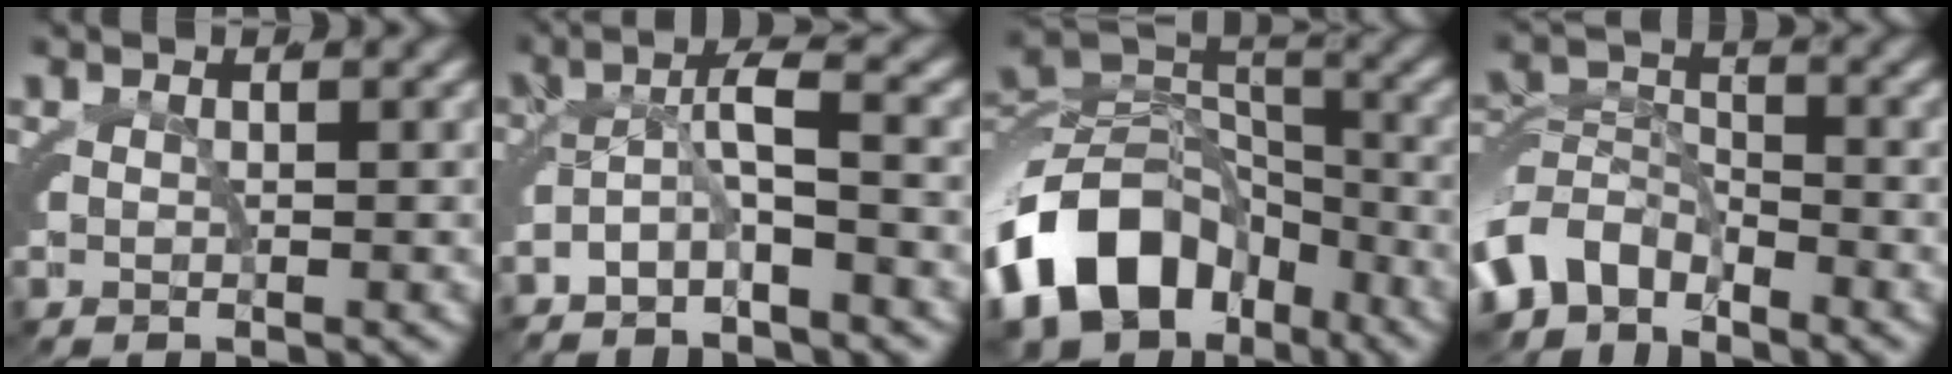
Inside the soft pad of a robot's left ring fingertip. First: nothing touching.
{"total": 3.5, "force": [-2.4, 1.1, 2.3], "torque": [-0.047, -0.002, -0.043]}
{"total": 11.5, "force": [-4.8, 7.8, 6.9], "torque": [-0.112, -0.029, -0.072]}
{"total": 5.9, "force": [-3.4, 4.1, 2.7], "torque": [-0.056, -0.030, -0.051]}